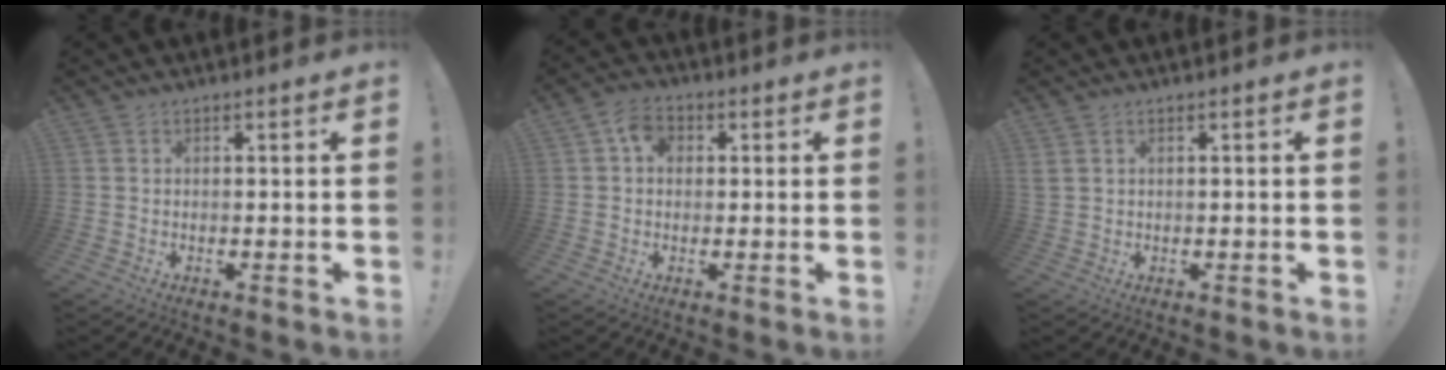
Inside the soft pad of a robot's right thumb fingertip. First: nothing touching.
{"total": 6.0, "force": [1.4, 4.8, 3.3], "torque": [-0.043, 0.004, 0.026]}
{"total": 1.3, "force": [0.7, 0.7, 0.8], "torque": [-0.018, 0.005, 0.013]}